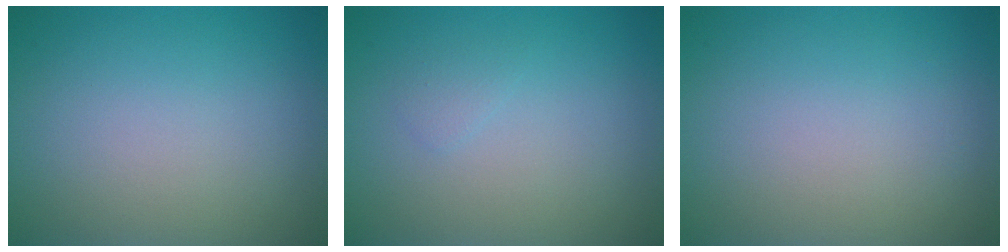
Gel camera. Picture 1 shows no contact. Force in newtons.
{"total": 0.7, "press": 0.7, "slide": 0.1}
{"total": 0.0}